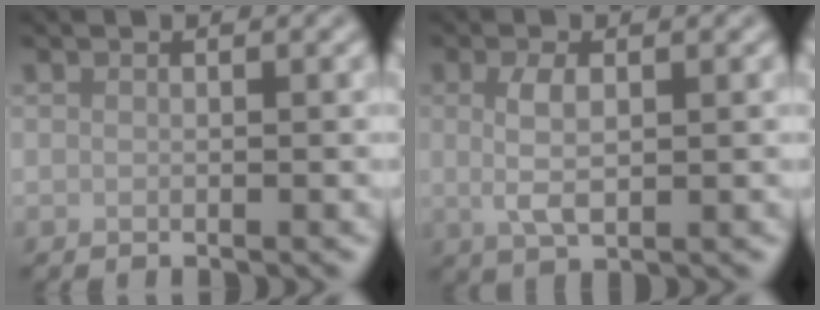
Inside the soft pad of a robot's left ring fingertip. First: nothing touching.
{"total": 3.1, "force": [0.3, 1.3, 2.8], "torque": [-0.063, -0.001, 0.006]}